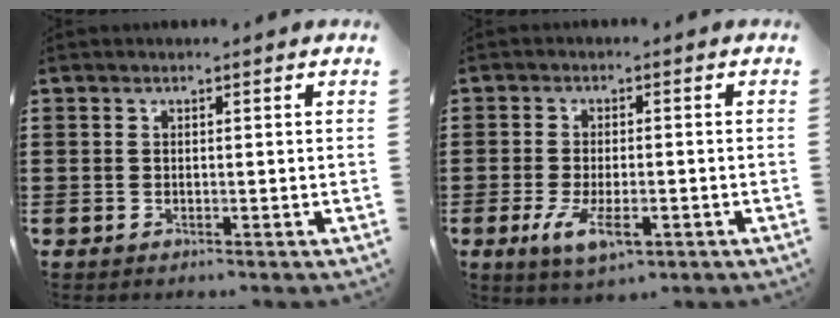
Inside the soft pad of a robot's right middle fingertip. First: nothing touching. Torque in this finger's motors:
{"motor_torque": [2.14, 0.00, 0.55, 0.20]}